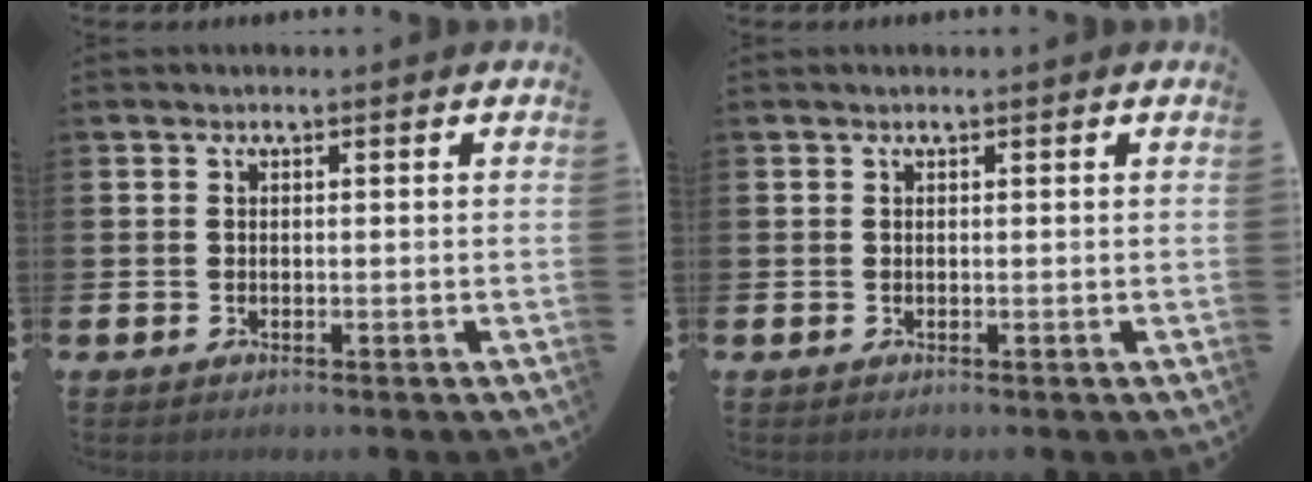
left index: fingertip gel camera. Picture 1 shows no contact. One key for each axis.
{"total": 0.0}